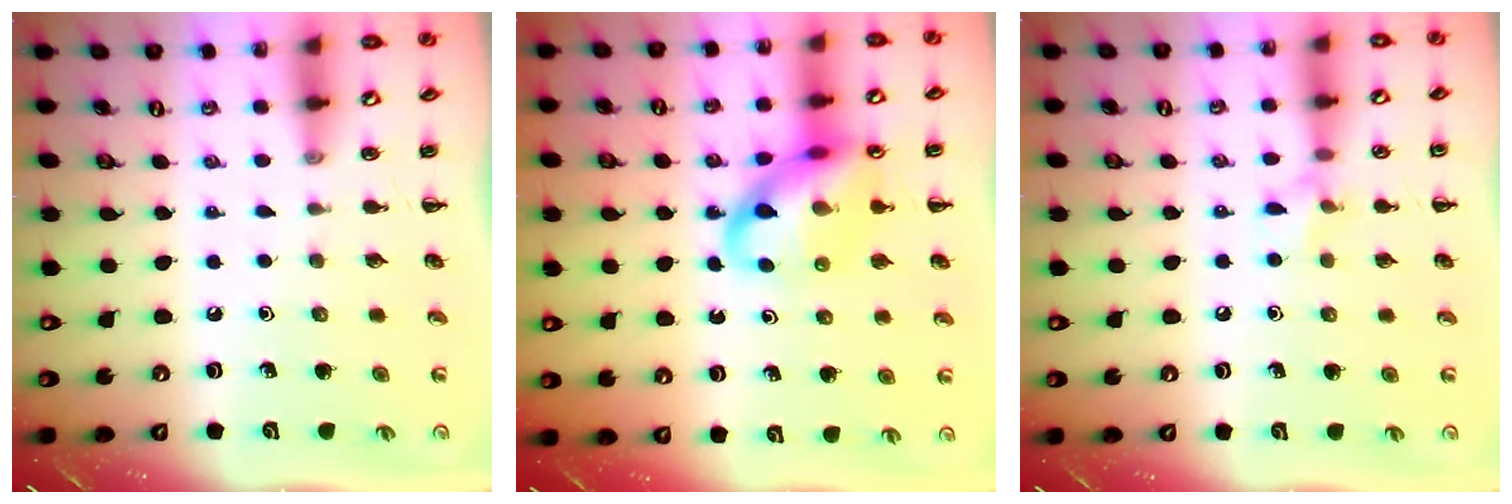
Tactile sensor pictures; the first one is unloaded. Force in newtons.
{"total": 15.8, "press": 15.7, "slide": 2.0}
{"total": 6.4, "press": 6.1, "slide": 1.8}